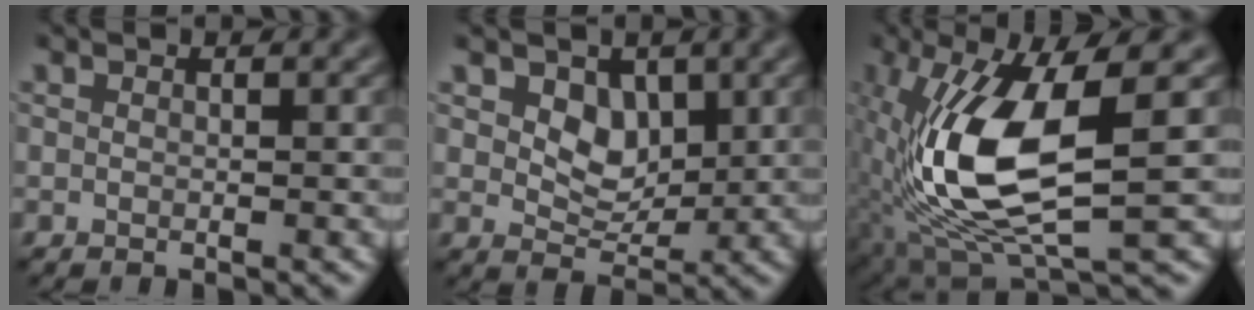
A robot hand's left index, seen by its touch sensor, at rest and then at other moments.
{"total": 3.1, "force": [0.9, 2.3, 1.9], "torque": [-0.041, -0.012, 0.013]}
{"total": 11.3, "force": [-0.7, 3.9, 10.6], "torque": [-0.225, -0.004, -0.010]}